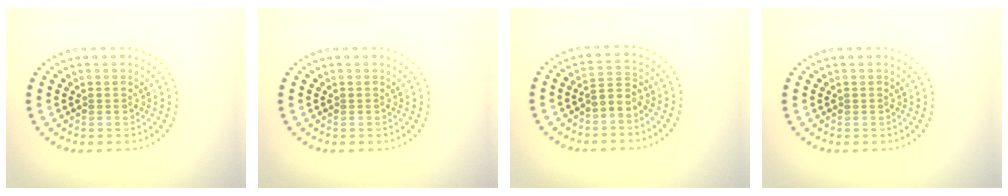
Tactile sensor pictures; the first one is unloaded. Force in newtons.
{"total": 0.0}
{"total": 2.1, "press": 1.6, "slide": 1.4}
{"total": 0.0}